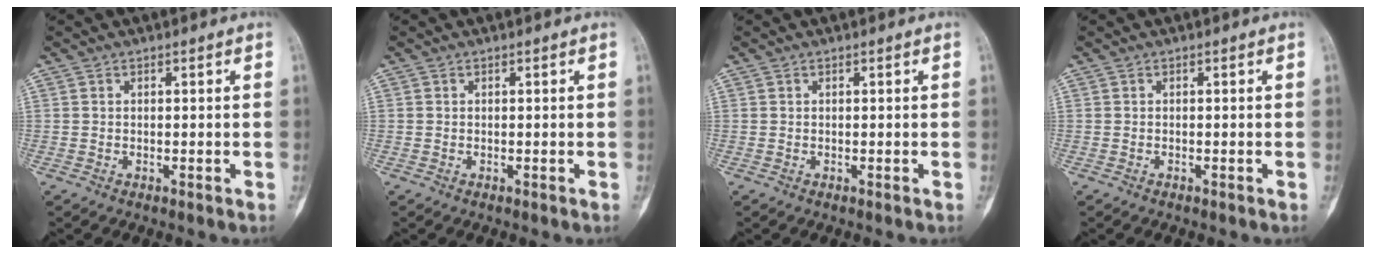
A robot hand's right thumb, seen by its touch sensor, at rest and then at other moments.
{"total": 0.0}
{"total": 0.0}
{"total": 0.0}